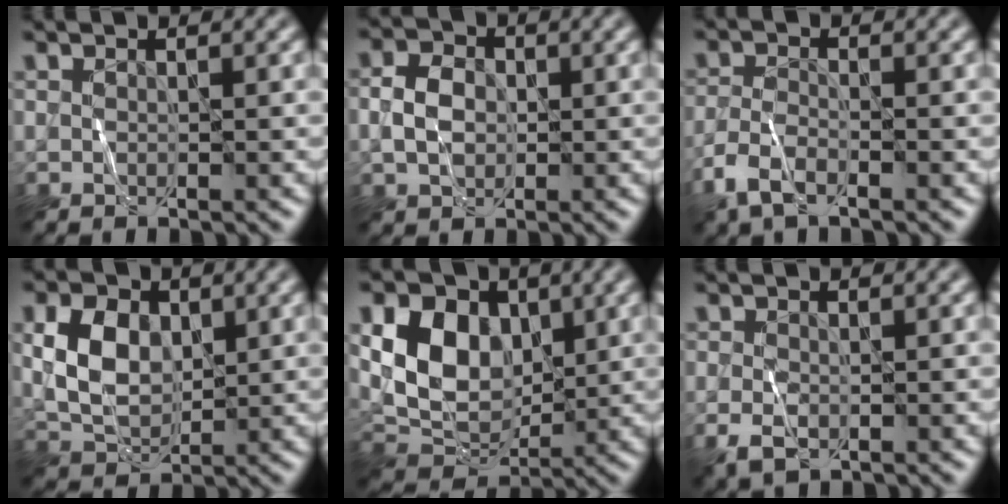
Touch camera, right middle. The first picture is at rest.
{"total": 3.0, "force": [-0.3, 2.3, 1.9], "torque": [-0.040, 0.005, -0.010]}
{"total": 3.2, "force": [-2.2, 1.2, 2.0], "torque": [-0.047, -0.001, -0.054]}
{"total": 4.9, "force": [0.7, 3.4, 3.5], "torque": [-0.077, 0.003, 0.014]}
{"total": 7.8, "force": [1.7, 5.7, 5.1], "torque": [-0.105, -0.007, 0.027]}
{"total": 2.3, "force": [-0.8, 1.5, 1.6], "torque": [-0.040, -0.008, -0.014]}